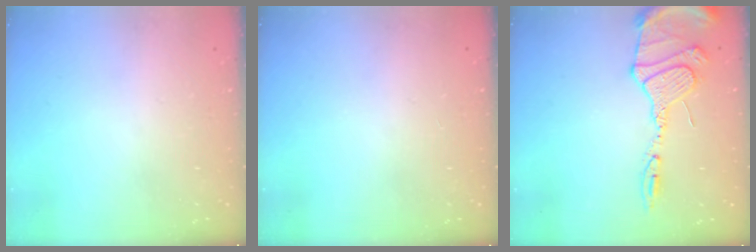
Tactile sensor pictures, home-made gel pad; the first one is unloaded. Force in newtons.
{"total": 0.0}
{"total": 14.4, "press": 14.4, "slide": 1.5}